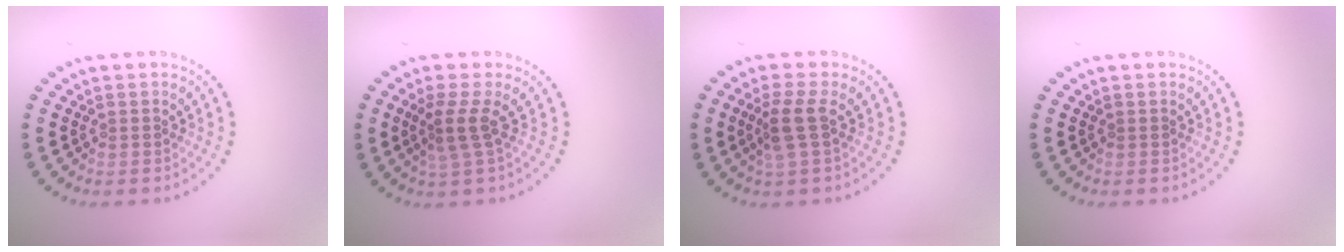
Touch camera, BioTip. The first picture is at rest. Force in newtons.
{"total": 2.4, "press": 1.7, "slide": 1.8}
{"total": 2.5, "press": 1.9, "slide": 1.6}
{"total": 0.0}